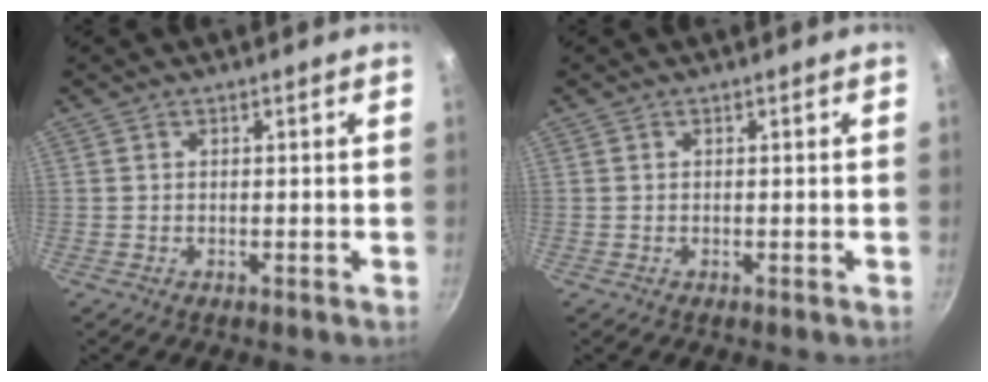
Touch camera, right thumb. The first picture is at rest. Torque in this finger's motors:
{"motor_torque": [-0.03, -0.03, 0.21, 0.20, 0.00]}